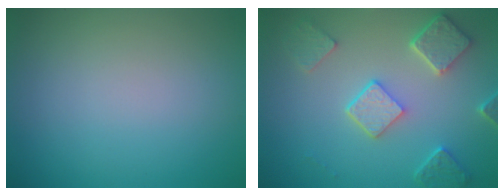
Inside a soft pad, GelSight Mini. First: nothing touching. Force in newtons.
{"total": 5.0, "press": 4.0, "slide": 3.1}